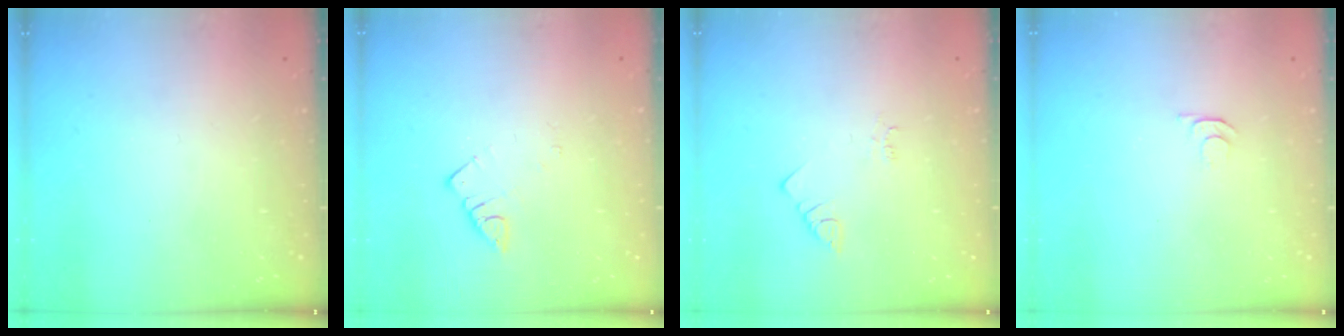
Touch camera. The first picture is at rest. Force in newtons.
{"total": 2.5, "press": 2.5, "slide": 0.3}
{"total": 1.4, "press": 1.4, "slide": 0.3}
{"total": 3.8, "press": 3.7, "slide": 0.7}